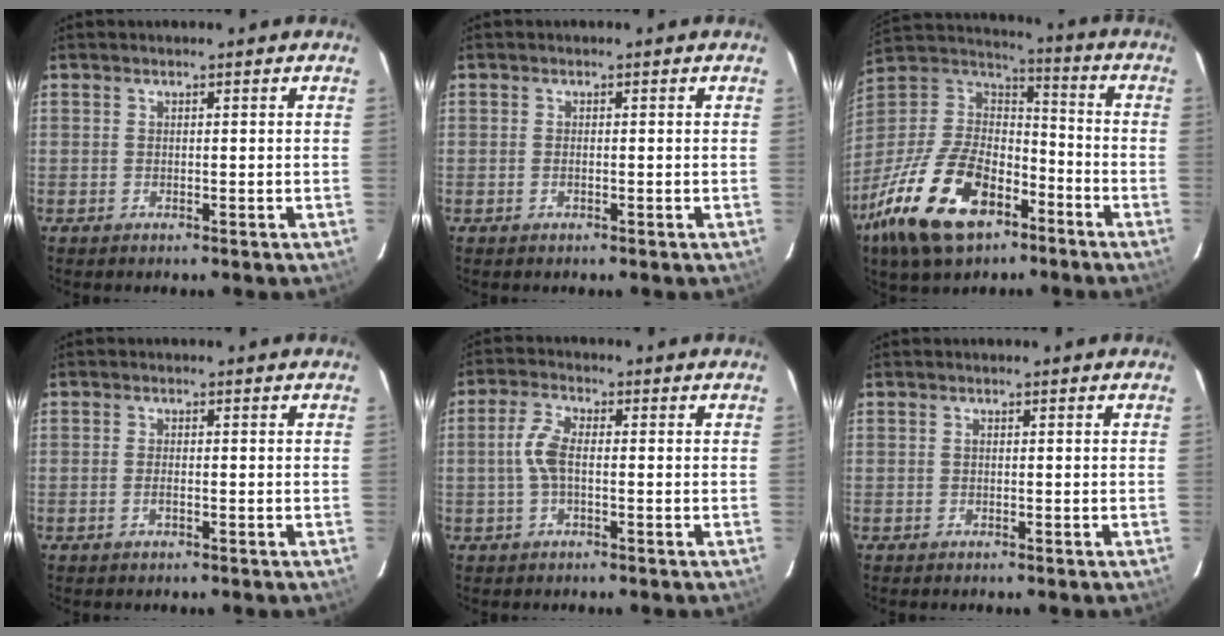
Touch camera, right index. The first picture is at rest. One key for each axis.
{"total": 0.7, "fx": -0.2, "fy": 0.3, "fz": 0.6, "tx": -0.013, "ty": 0.000, "tz": -0.004}
{"total": 25.0, "fx": -13.8, "fy": 13.4, "fz": 15.9, "tx": -0.350, "ty": -0.019, "tz": -0.239}
{"total": 1.4, "fx": -0.5, "fy": 0.6, "fz": 1.2, "tx": -0.026, "ty": 0.000, "tz": -0.010}
{"total": 5.0, "fx": -0.4, "fy": 2.1, "fz": 4.6, "tx": -0.099, "ty": 0.009, "tz": -0.008}
{"total": 0.0}